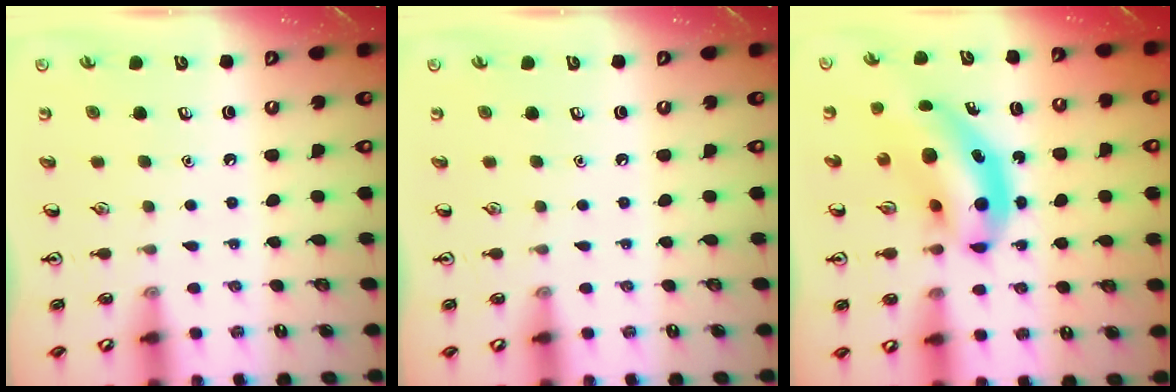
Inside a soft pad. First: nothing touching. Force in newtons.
{"total": 0.0}
{"total": 10.8, "press": 10.4, "slide": 3.2}